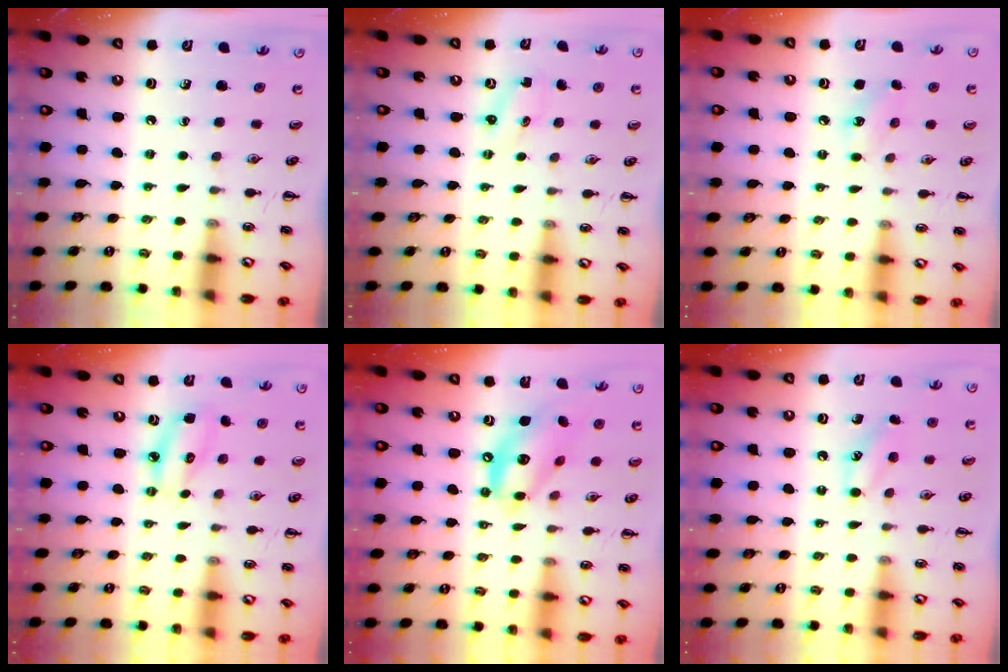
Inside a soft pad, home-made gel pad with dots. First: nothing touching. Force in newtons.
{"total": 1.3, "press": 1.2, "slide": 0.4}
{"total": 7.5, "press": 7.3, "slide": 1.9}
{"total": 6.5, "press": 6.3, "slide": 1.5}
{"total": 14.0, "press": 13.7, "slide": 3.0}
{"total": 7.7, "press": 7.4, "slide": 1.9}